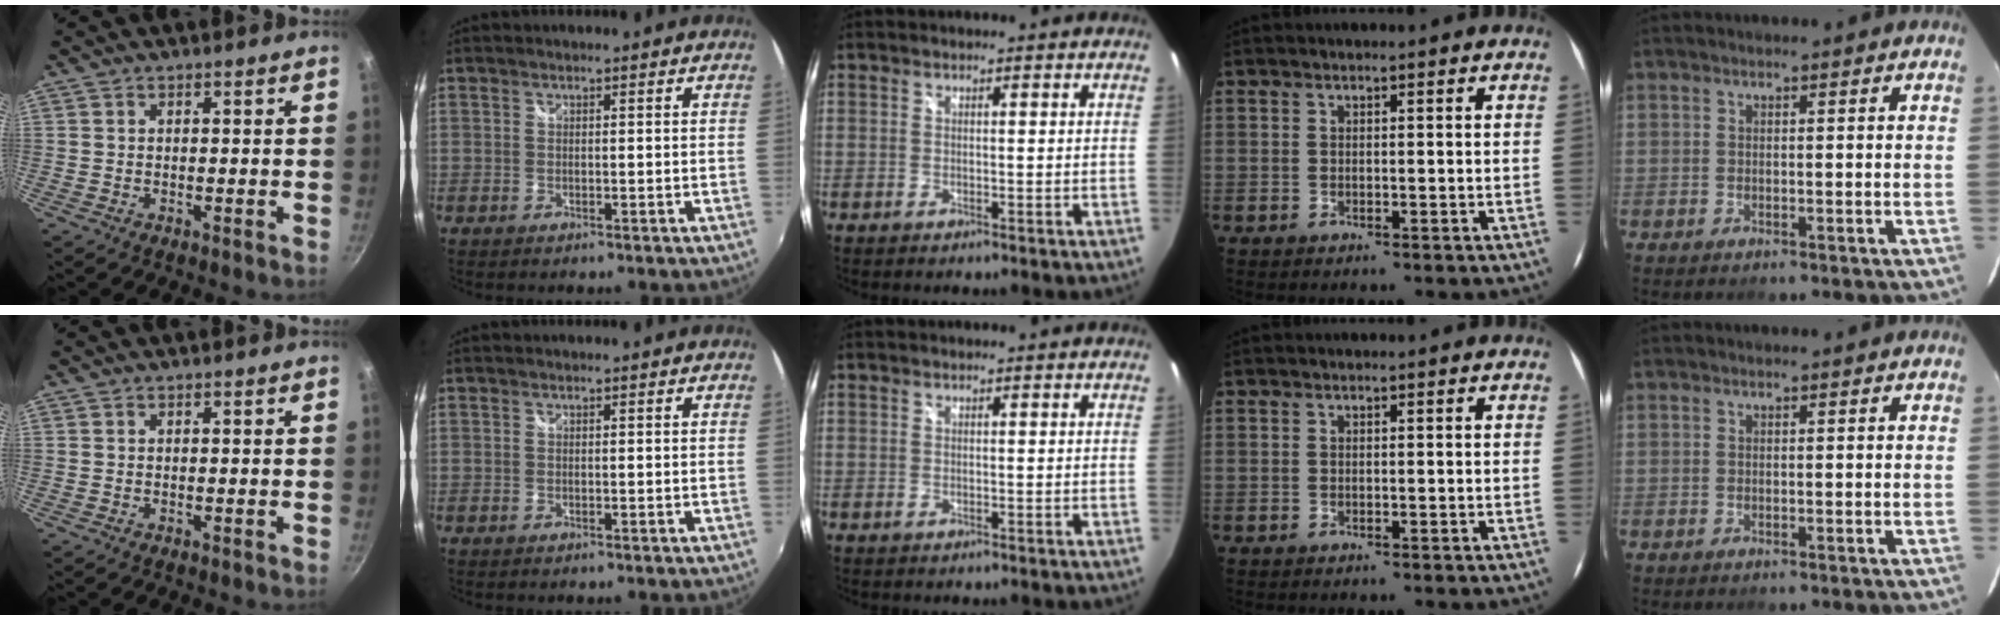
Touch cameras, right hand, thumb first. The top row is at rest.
{}